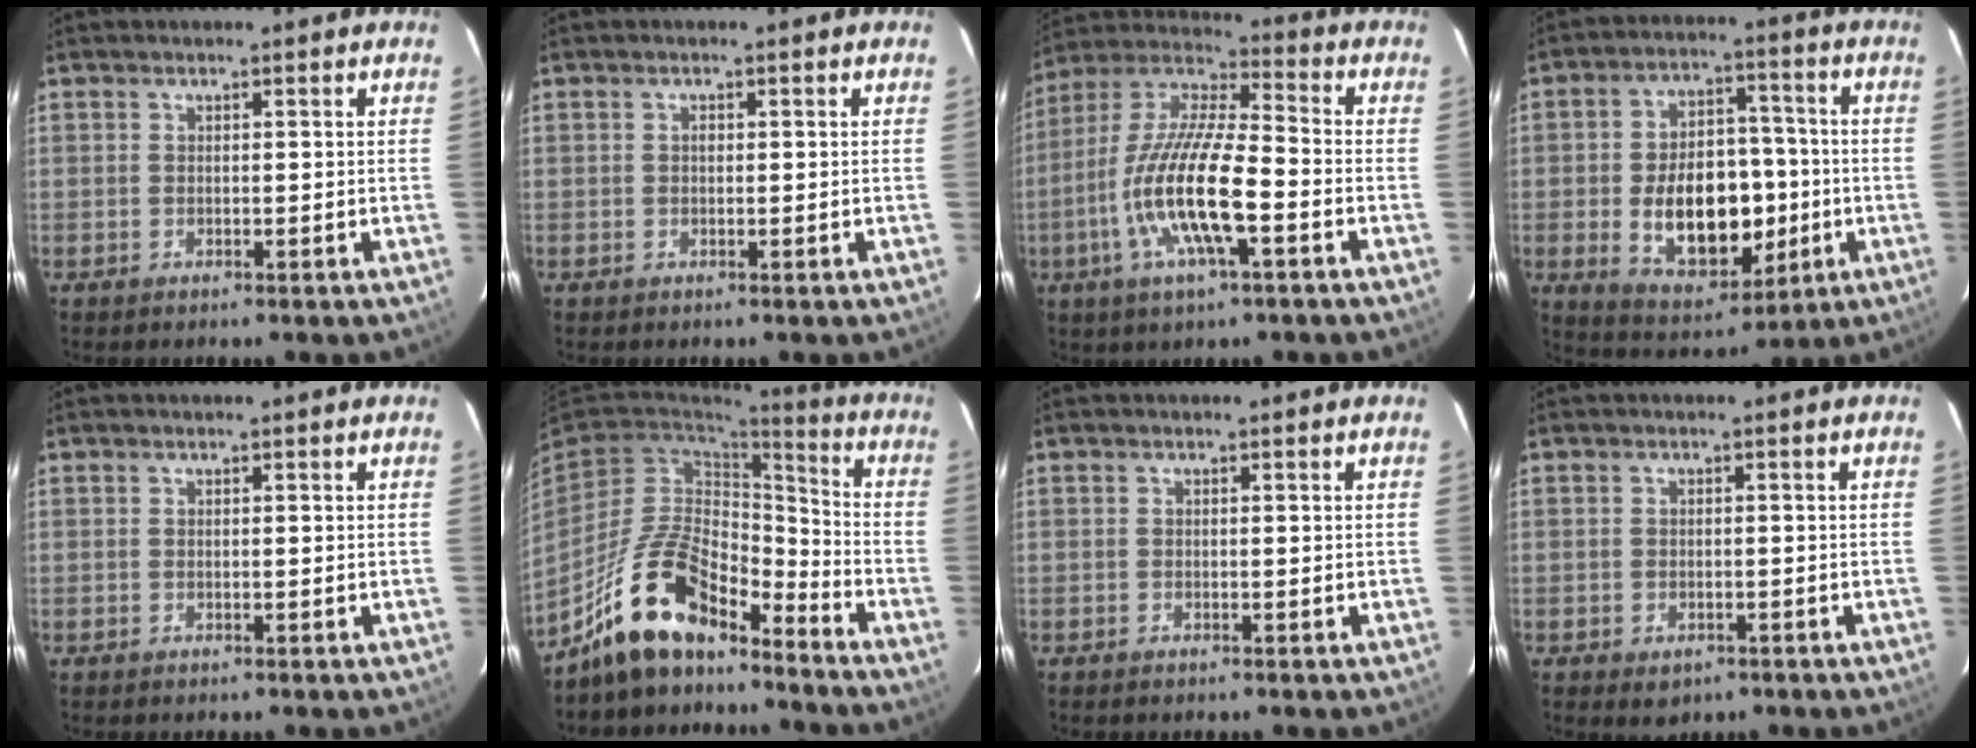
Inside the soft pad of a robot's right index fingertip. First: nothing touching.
{"total": 0.6, "force": [0.0, 0.5, 0.3], "torque": [-0.005, 0.003, 0.001]}
{"total": 17.0, "force": [-5.4, 4.0, 15.6], "torque": [-0.312, -0.009, -0.112]}
{"total": 16.7, "force": [-2.9, 10.4, 12.8], "torque": [-0.240, 0.015, -0.020]}
{"total": 0.0}
{"total": 15.6, "force": [-11.8, 6.1, 8.1], "torque": [-0.174, 0.013, -0.213]}
{"total": 0.0}
{"total": 3.1, "force": [-1.6, 2.2, 1.4], "torque": [-0.027, -0.004, -0.015]}